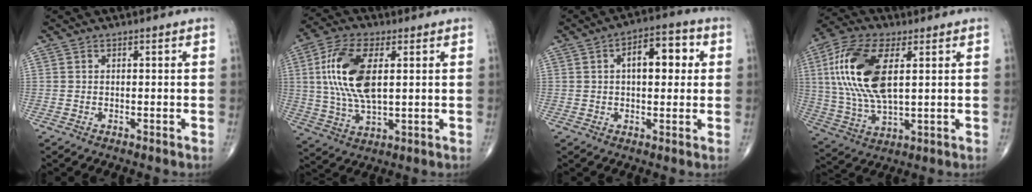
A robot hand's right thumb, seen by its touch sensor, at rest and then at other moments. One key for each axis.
{"total": 14.5, "fx": 2.7, "fy": 6.7, "fz": 12.5, "tx": -0.260, "ty": -0.001, "tz": 0.054}
{"total": 9.5, "fx": 2.0, "fy": 4.8, "fz": 7.9, "tx": -0.091, "ty": 0.018, "tz": 0.022}
{"total": 17.9, "fx": 4.0, "fy": 8.3, "fz": 15.4, "tx": -0.325, "ty": -0.002, "tz": 0.076}